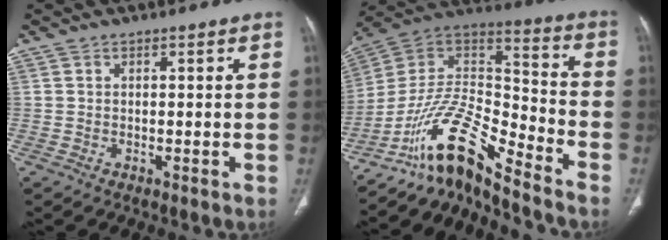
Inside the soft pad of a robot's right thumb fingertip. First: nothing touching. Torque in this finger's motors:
{"motor_torque": [2.75, 0.10, 1.26, -1.51, 0.40]}